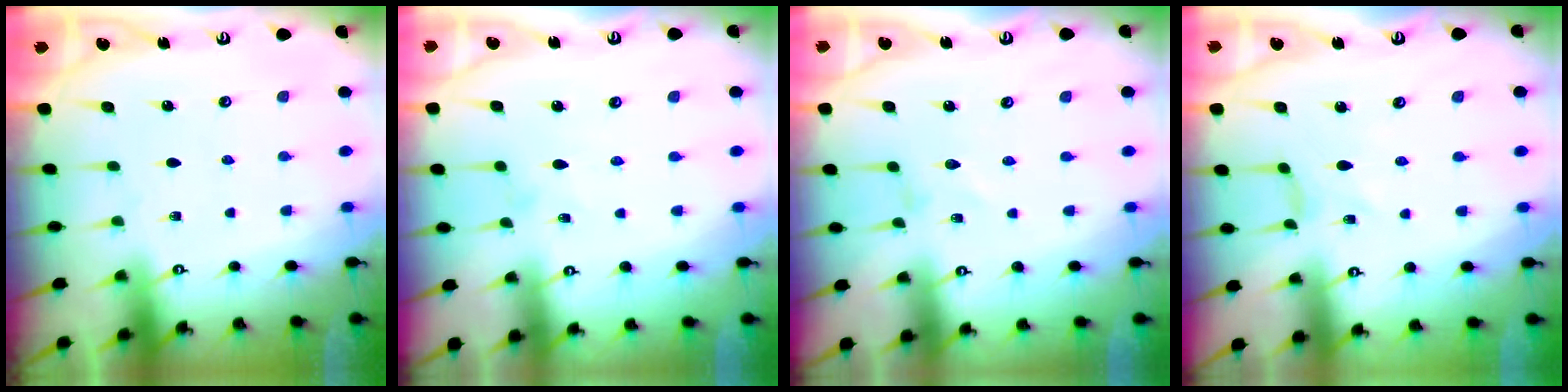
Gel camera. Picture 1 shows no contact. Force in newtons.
{"total": 0.0}
{"total": 0.0}
{"total": 0.0}